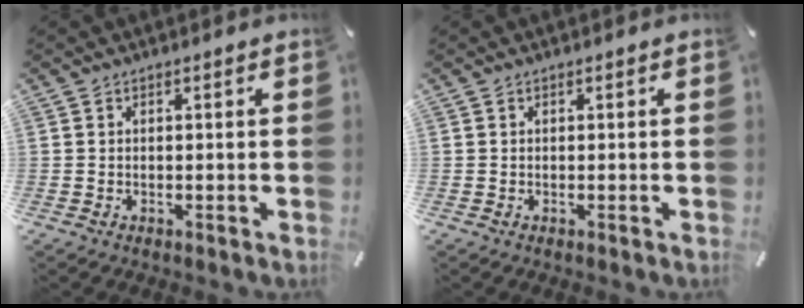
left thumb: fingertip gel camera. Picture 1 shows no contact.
{"total": 0.0}